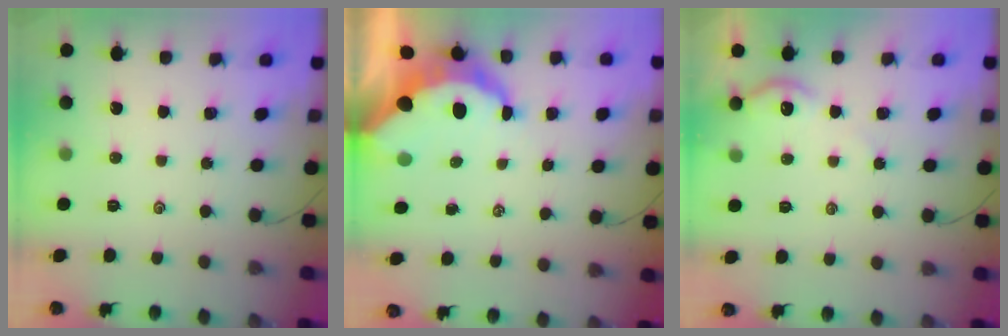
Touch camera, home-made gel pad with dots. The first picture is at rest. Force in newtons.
{"total": 8.7, "press": 8.6, "slide": 0.8}
{"total": 4.1, "press": 4.1, "slide": 0.4}